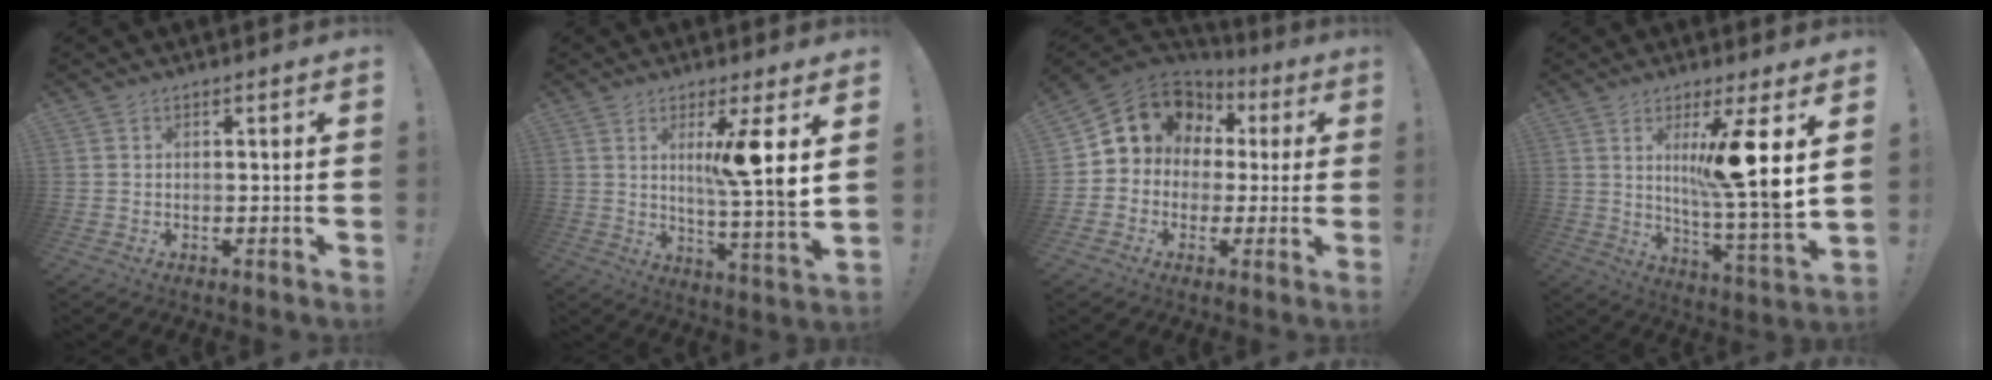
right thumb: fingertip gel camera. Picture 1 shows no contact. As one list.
[{"total": 11.4, "force": [3.8, -1.1, 10.7], "torque": [-0.161, -0.033, 0.042]}, {"total": 10.9, "force": [3.1, 9.6, 4.2], "torque": [-0.060, -0.017, 0.066]}, {"total": 14.4, "force": [4.8, -0.2, 13.6], "torque": [-0.207, -0.040, 0.053]}]